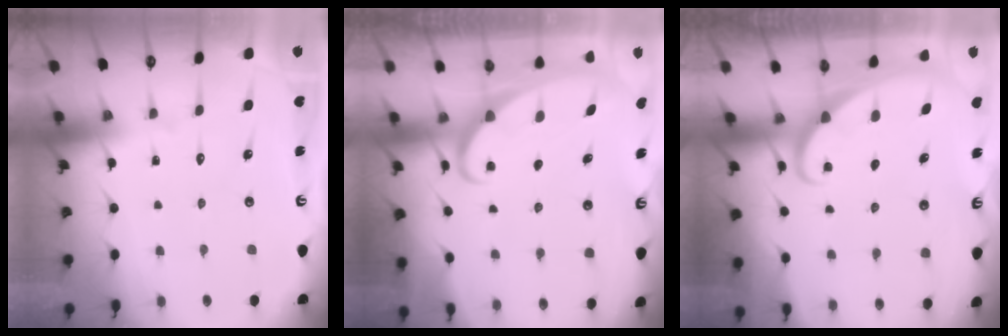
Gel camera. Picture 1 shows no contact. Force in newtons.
{"total": 2.4, "press": 2.4, "slide": 0.3}
{"total": 1.6, "press": 1.6, "slide": 0.1}